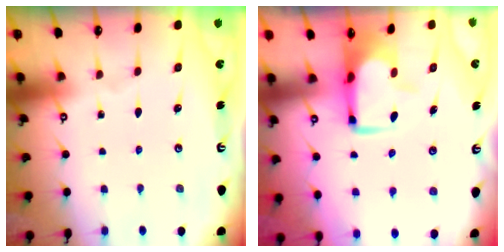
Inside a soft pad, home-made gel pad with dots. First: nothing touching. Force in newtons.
{"total": 0.6, "press": 0.3, "slide": 0.5}